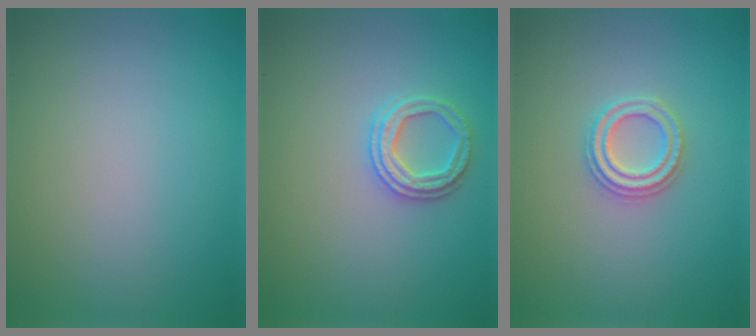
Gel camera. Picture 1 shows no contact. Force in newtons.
{"total": 2.4, "press": 2.4, "slide": 0.4}
{"total": 2.4, "press": 2.3, "slide": 0.5}